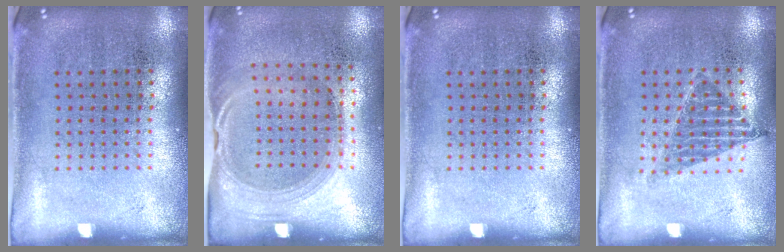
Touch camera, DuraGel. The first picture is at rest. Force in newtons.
{"total": 1.5, "press": 1.2, "slide": 0.8}
{"total": 0.0}
{"total": 0.9, "press": 0.8, "slide": 0.4}